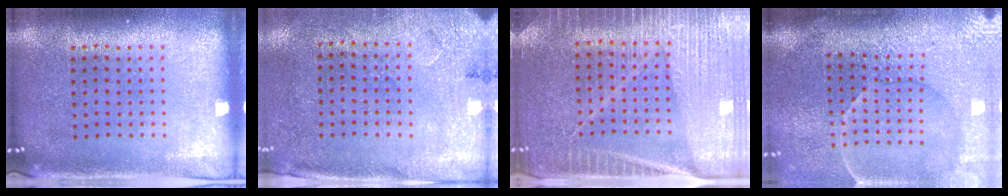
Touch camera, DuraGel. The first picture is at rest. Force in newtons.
{"total": 2.7, "press": 2.2, "slide": 1.5}
{"total": 4.0, "press": 3.7, "slide": 1.4}
{"total": 4.3, "press": 3.8, "slide": 2.1}